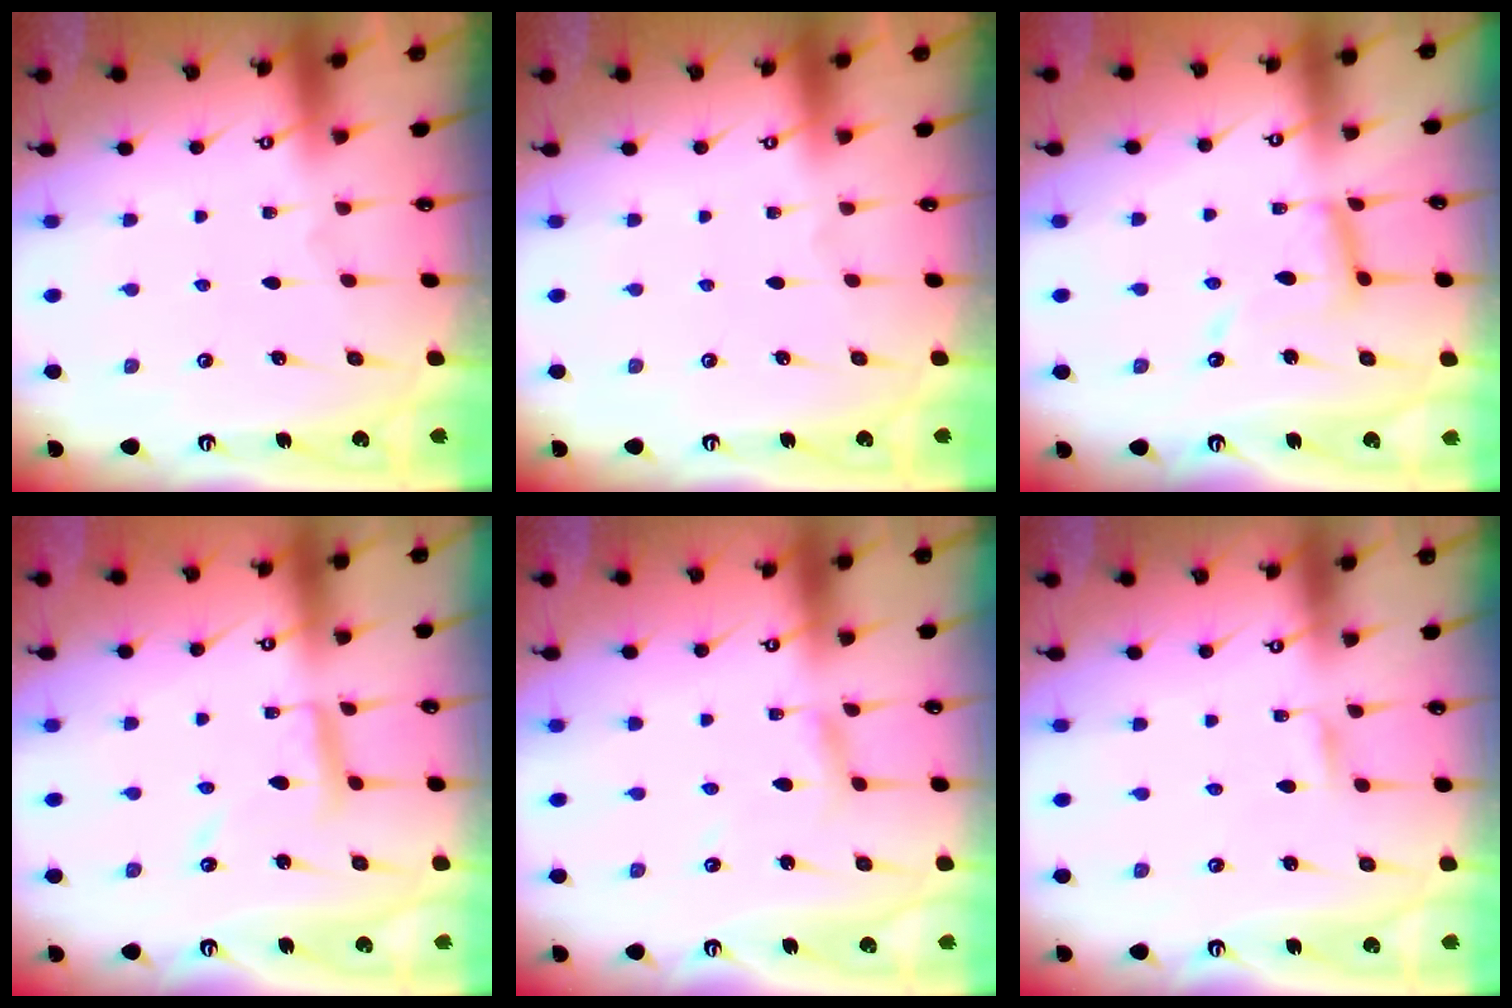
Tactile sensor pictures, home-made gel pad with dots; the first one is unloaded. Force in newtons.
{"total": 0.0}
{"total": 11.8, "press": 11.7, "slide": 1.1}
{"total": 9.2, "press": 9.2, "slide": 0.6}
{"total": 4.0, "press": 4.0, "slide": 0.3}
{"total": 1.8, "press": 1.8, "slide": 0.2}